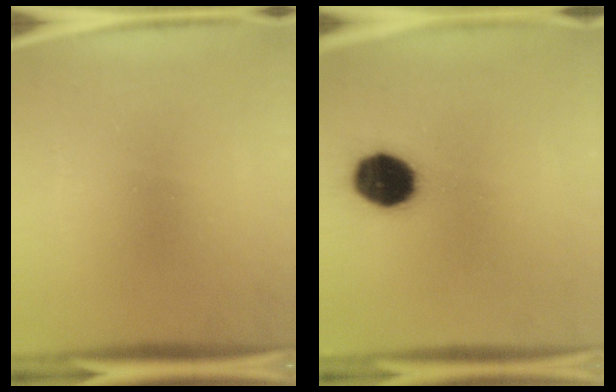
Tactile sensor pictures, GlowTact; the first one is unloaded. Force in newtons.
{"total": 13.1}